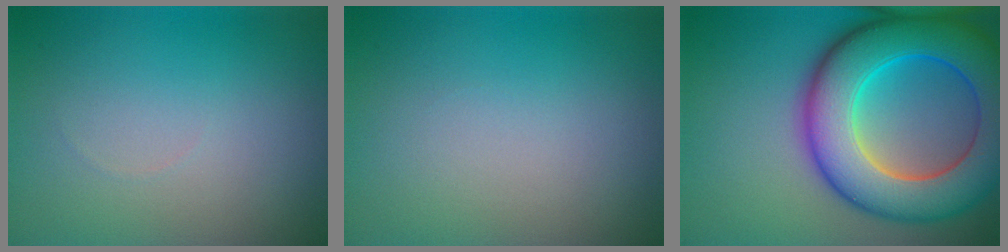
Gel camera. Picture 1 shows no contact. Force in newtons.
{"total": 0.0}
{"total": 12.4, "press": 12.4, "slide": 0.2}